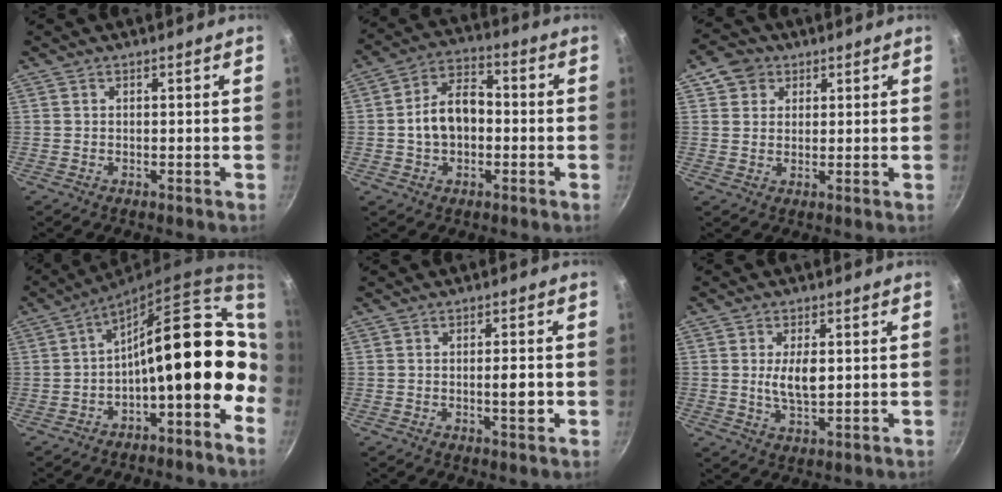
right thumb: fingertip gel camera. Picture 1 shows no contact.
{"total": 10.3, "force": [-0.9, 7.0, 7.4], "torque": [-0.104, 0.033, -0.026]}
{"total": 5.5, "force": [2.3, 4.6, 1.8], "torque": [0.004, 0.002, 0.035]}
{"total": 12.3, "force": [-1.9, 5.4, 10.8], "torque": [-0.121, 0.044, -0.029]}
{"total": 3.8, "force": [-0.7, 1.0, 3.6], "torque": [-0.047, 0.005, -0.011]}
{"total": 5.6, "force": [0.5, 3.0, 4.7], "torque": [-0.082, -0.005, 0.012]}